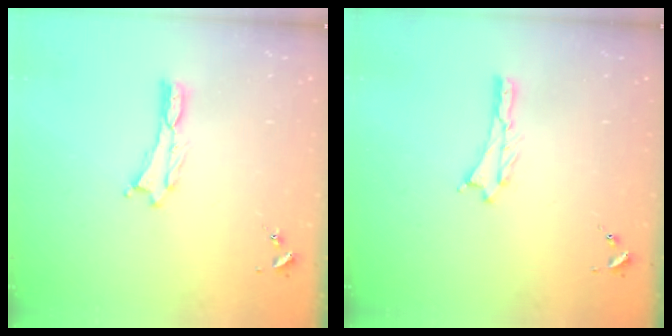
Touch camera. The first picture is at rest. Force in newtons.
{"total": 0.5, "press": 0.5, "slide": 0.2}